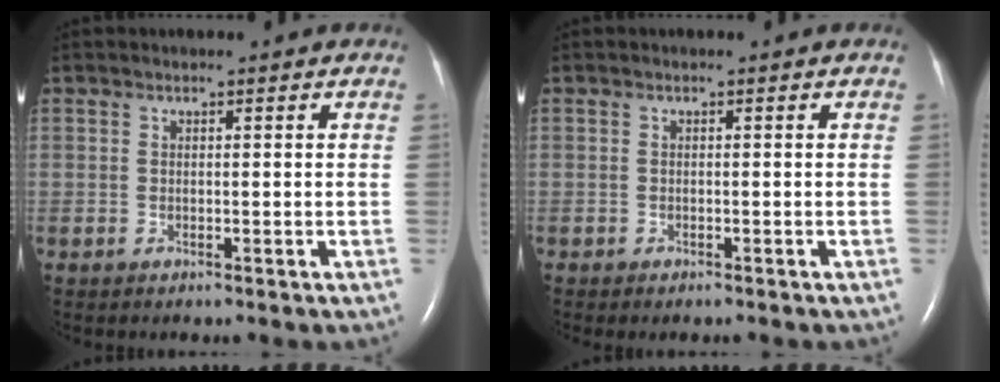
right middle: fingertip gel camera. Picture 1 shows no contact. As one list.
[{"total": 0.9, "force": [-0.7, 0.3, 0.4], "torque": [-0.008, -0.002, -0.008]}]